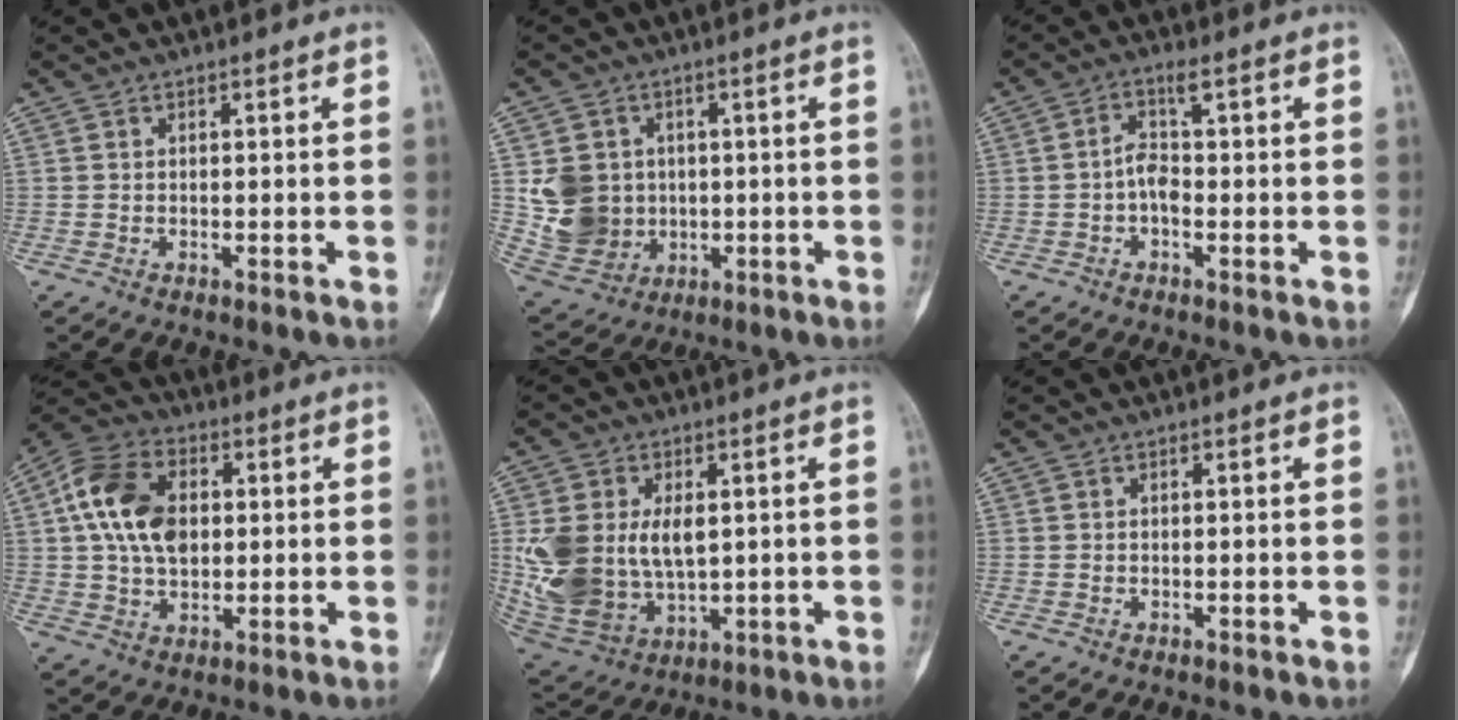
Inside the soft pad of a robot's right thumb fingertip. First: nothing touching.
{"total": 10.4, "force": [0.6, 9.4, 4.4], "torque": [-0.060, 0.000, 0.029]}
{"total": 6.5, "force": [-1.0, 3.9, 5.1], "torque": [-0.081, 0.023, -0.030]}
{"total": 14.1, "force": [2.2, 9.4, 10.3], "torque": [-0.179, 0.012, 0.032]}
{"total": 17.4, "force": [1.4, 11.4, 13.1], "torque": [-0.267, -0.013, 0.049]}
{"total": 0.0}